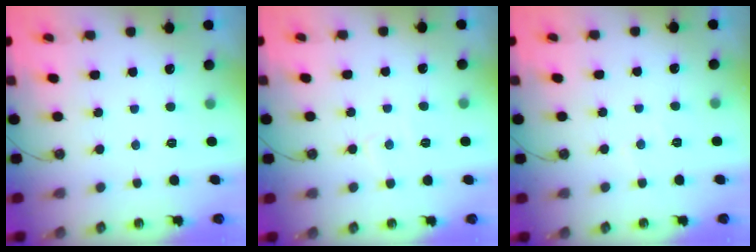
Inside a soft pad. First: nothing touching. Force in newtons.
{"total": 5.4, "press": 5.4, "slide": 0.8}
{"total": 4.2, "press": 4.2, "slide": 0.8}